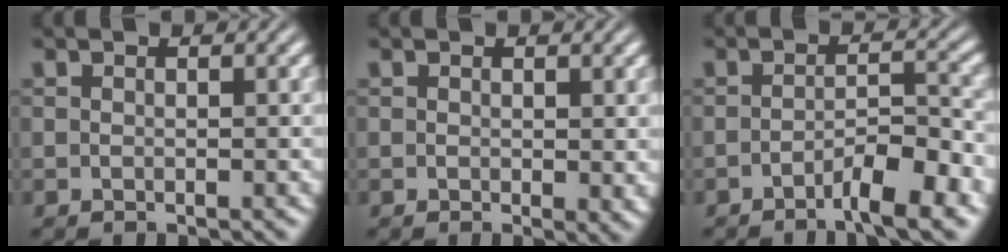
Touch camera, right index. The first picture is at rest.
{"total": 0.9, "force": [0.2, 0.2, 0.8], "torque": [-0.007, -0.008, 0.008]}
{"total": 3.7, "force": [-2.5, 0.1, 2.7], "torque": [-0.024, 0.000, -0.046]}